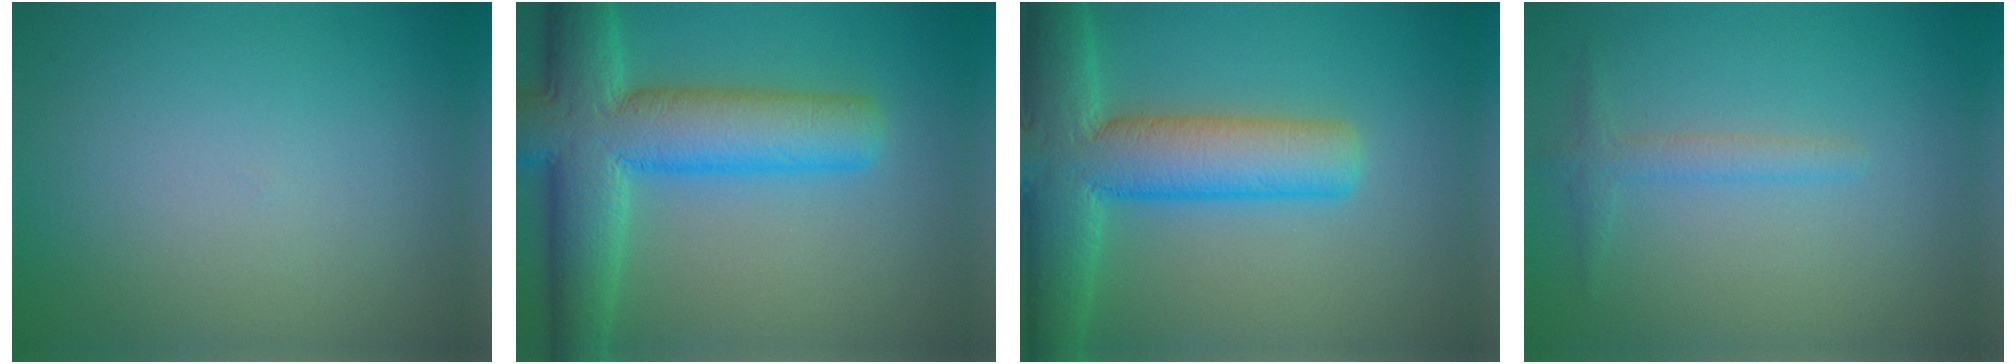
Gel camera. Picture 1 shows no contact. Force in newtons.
{"total": 10.1, "press": 10.1, "slide": 0.6}
{"total": 9.3, "press": 9.3, "slide": 0.4}
{"total": 1.6, "press": 1.6, "slide": 0.1}